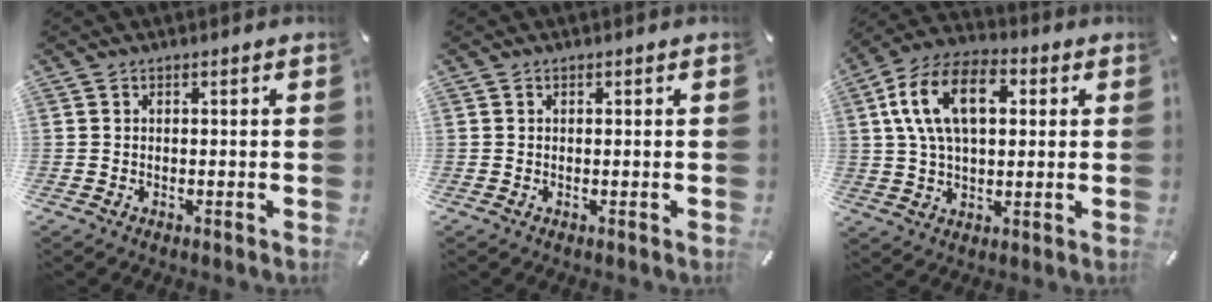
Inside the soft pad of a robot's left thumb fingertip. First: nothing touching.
{"total": 0.0}
{"total": 15.2, "force": [3.8, 9.2, 11.4], "torque": [-0.239, 0.011, 0.063]}